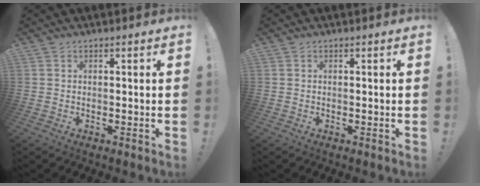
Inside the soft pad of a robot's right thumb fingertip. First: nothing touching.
{"total": 0.0}